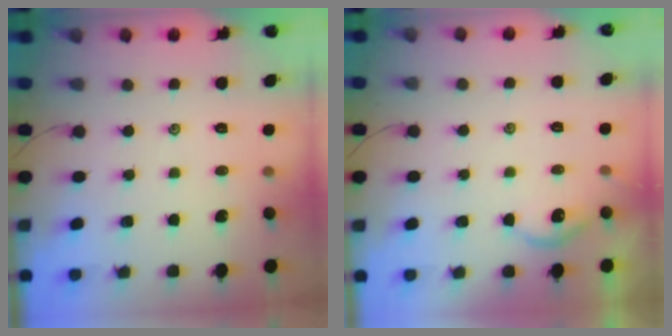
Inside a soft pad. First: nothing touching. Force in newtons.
{"total": 1.9, "press": 1.9, "slide": 0.3}